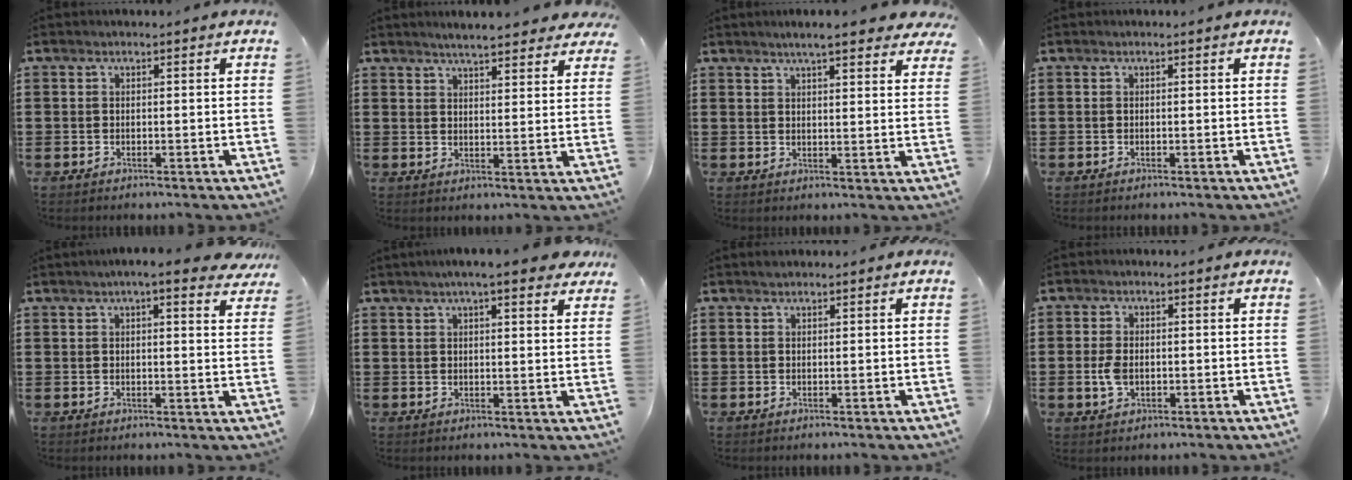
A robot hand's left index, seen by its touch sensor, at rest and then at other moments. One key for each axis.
{"total": 4.6, "fx": 4.3, "fy": 0.1, "fz": 1.4, "tx": -0.041, "ty": -0.012, "tz": 0.079}
{"total": 5.3, "fx": 4.5, "fy": 0.3, "fz": 2.8, "tx": -0.058, "ty": -0.010, "tz": 0.078}
{"total": 0.0}
{"total": 4.4, "fx": 3.6, "fy": 0.1, "fz": 2.5, "tx": -0.053, "ty": -0.006, "tz": 0.062}
{"total": 5.0, "fx": 4.0, "fy": 0.4, "fz": 3.0, "tx": -0.062, "ty": 0.001, "tz": 0.068}
{"total": 0.7, "fx": 0.6, "fy": 0.4, "fz": 0.1, "tx": -0.004, "ty": 0.003, "tz": 0.011}
{"total": 3.4, "fx": -0.4, "fy": 2.0, "fz": 2.7, "tx": -0.074, "ty": -0.003, "tz": -0.013}